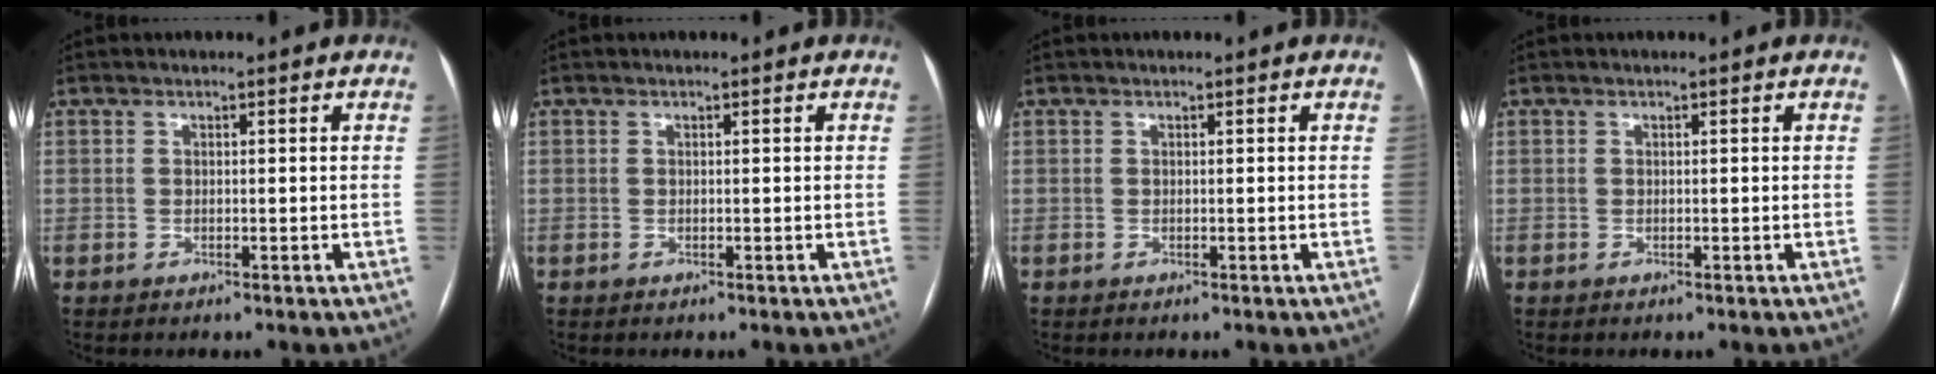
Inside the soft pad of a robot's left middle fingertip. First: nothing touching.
{"total": 0.0}
{"total": 0.0}
{"total": 0.0}